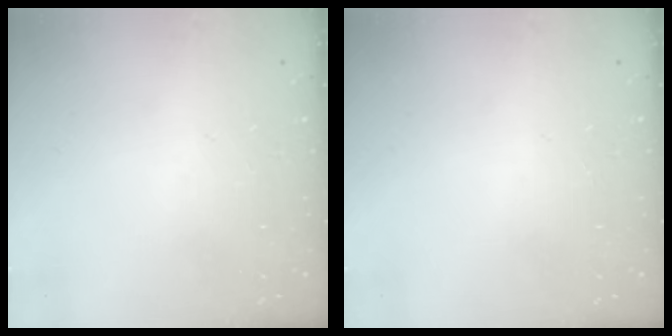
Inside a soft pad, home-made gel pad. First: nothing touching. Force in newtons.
{"total": 0.0}